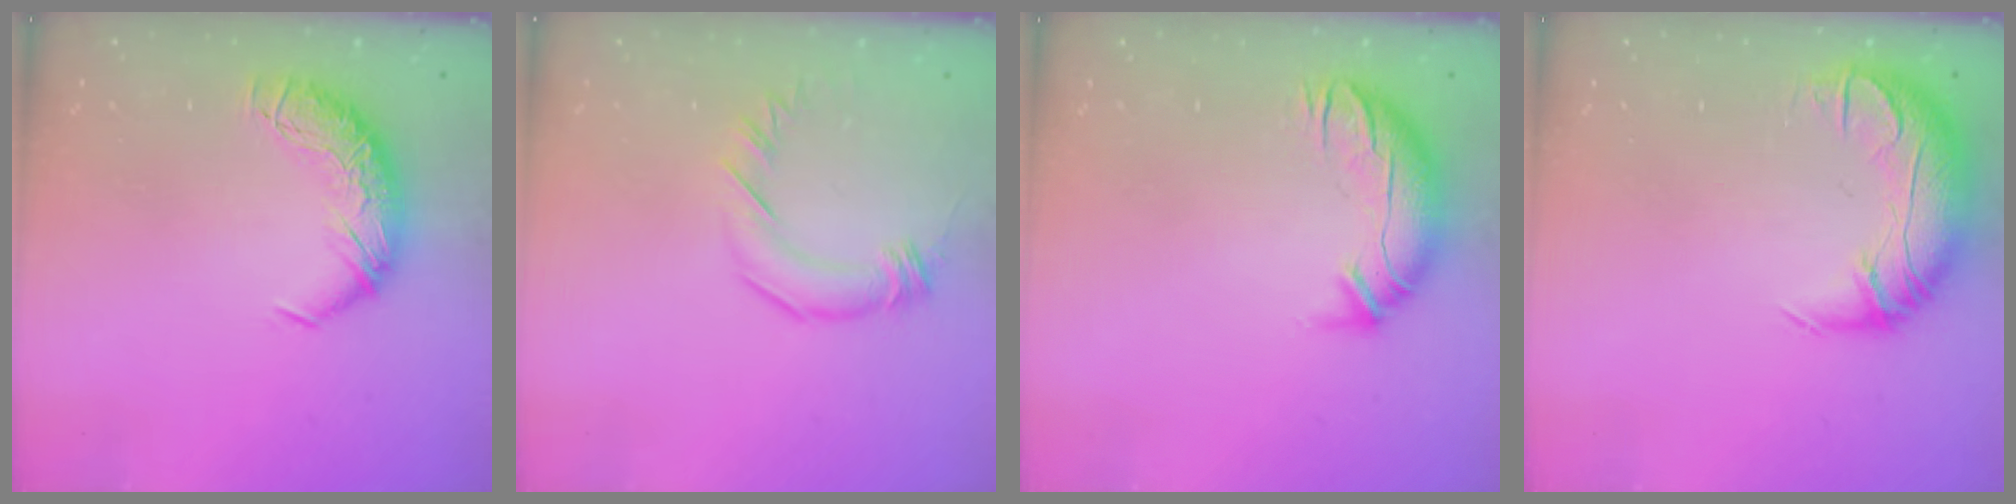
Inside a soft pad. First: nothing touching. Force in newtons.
{"total": 1.9, "press": 1.9, "slide": 0.4}
{"total": 3.3, "press": 2.5, "slide": 2.1}
{"total": 2.9, "press": 0.9, "slide": 2.8}